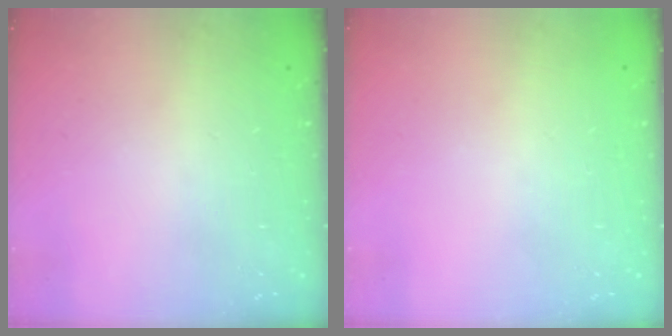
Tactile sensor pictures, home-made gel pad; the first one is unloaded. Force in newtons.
{"total": 0.0}